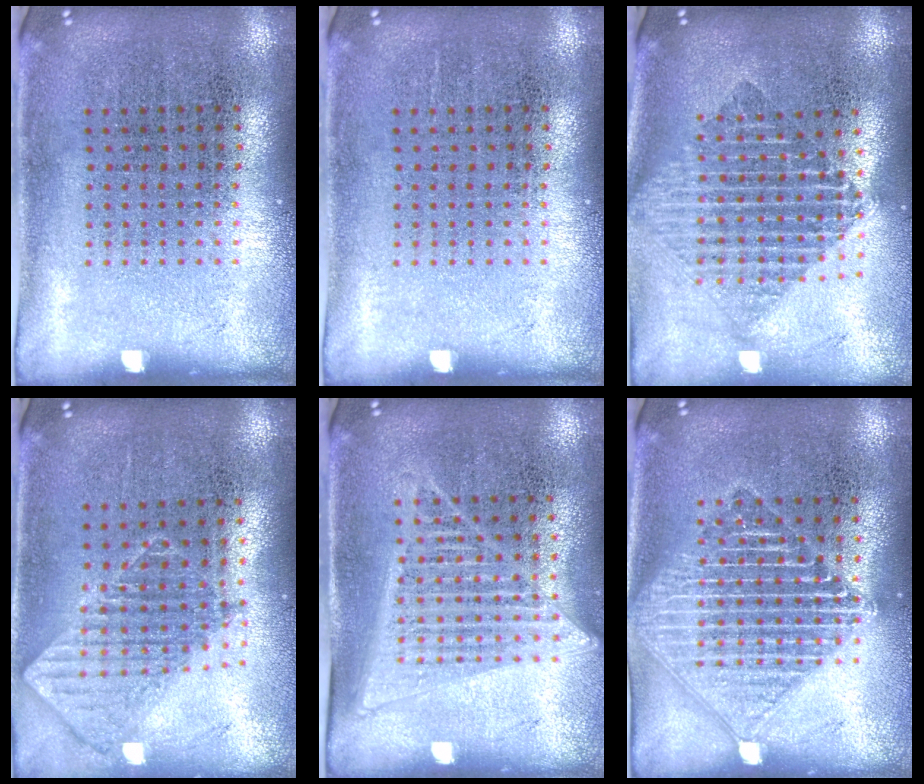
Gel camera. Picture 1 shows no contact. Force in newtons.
{"total": 0.0}
{"total": 1.9, "press": 1.6, "slide": 1.1}
{"total": 1.0, "press": 0.9, "slide": 0.3}
{"total": 1.3, "press": 1.2, "slide": 0.5}
{"total": 3.4, "press": 3.3, "slide": 0.4}